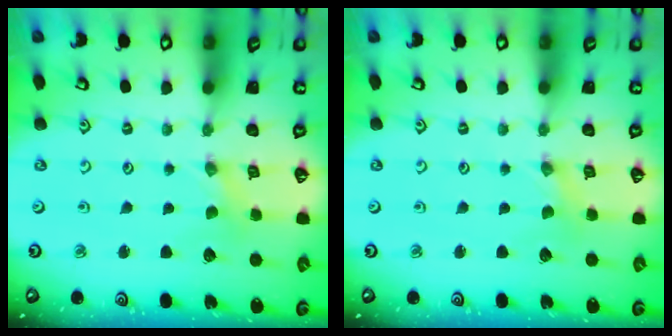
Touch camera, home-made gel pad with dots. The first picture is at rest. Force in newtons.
{"total": 0.0}